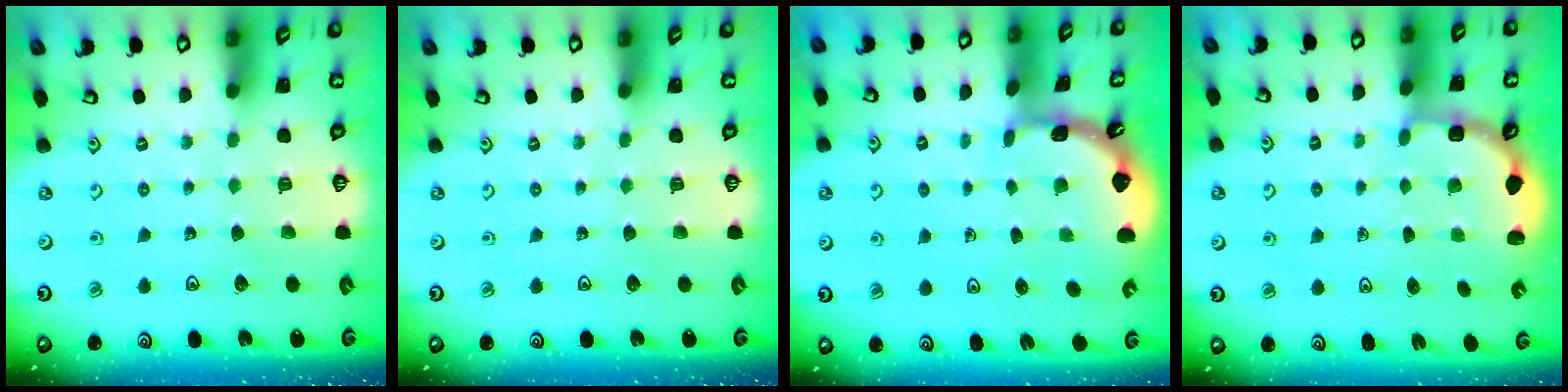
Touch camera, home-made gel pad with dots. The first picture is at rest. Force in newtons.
{"total": 0.0}
{"total": 1.6, "press": 1.6, "slide": 0.2}
{"total": 3.1, "press": 2.5, "slide": 1.9}